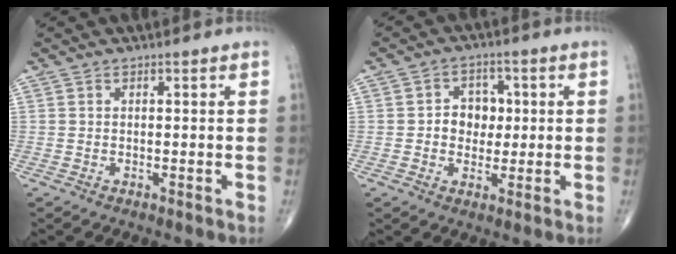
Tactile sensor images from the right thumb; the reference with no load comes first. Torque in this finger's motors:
{"motor_torque": [0.00, 0.02, 0.38, 0.13, 0.06]}